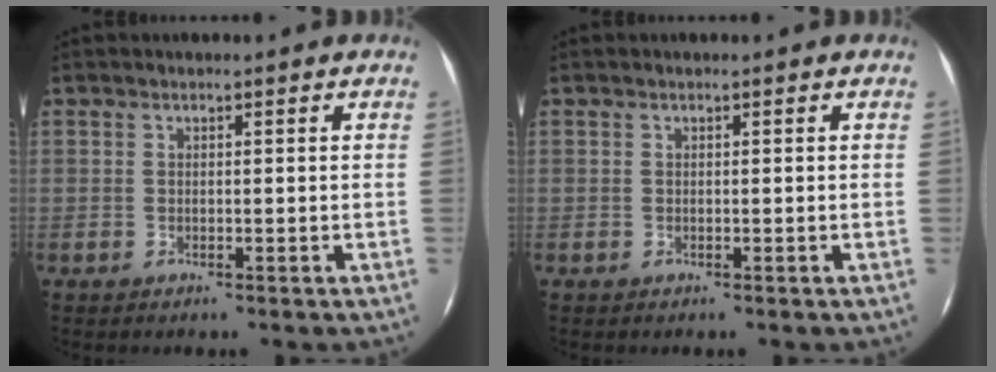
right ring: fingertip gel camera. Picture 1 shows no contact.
{"total": 0.0}